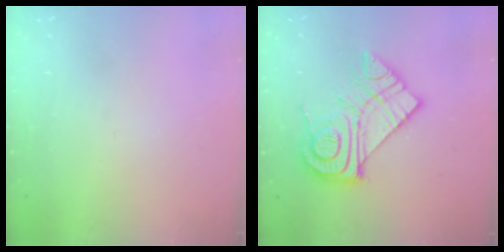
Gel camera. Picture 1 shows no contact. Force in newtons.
{"total": 16.5, "press": 16.5, "slide": 1.2}